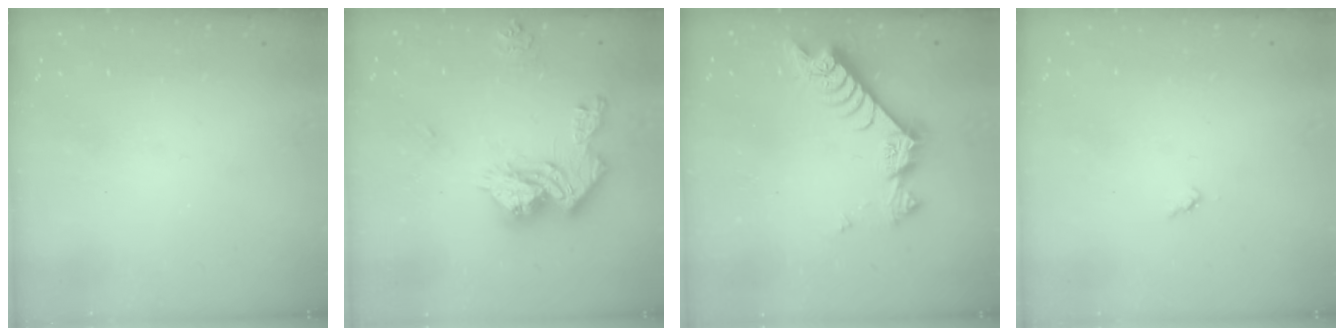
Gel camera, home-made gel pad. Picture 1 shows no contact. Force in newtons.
{"total": 16.0, "press": 15.9, "slide": 1.8}
{"total": 9.1, "press": 9.0, "slide": 1.3}
{"total": 3.8, "press": 3.8, "slide": 0.5}